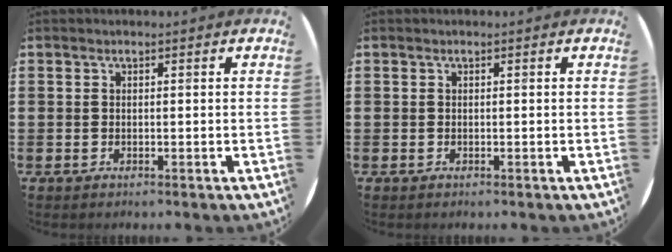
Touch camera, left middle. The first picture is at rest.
{"total": 0.0}